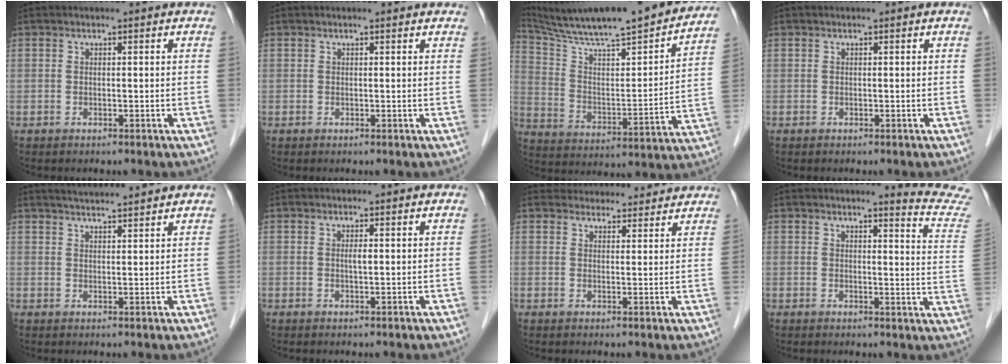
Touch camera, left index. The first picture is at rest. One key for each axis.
{"total": 1.9, "fx": 1.7, "fy": 0.5, "fz": 0.7, "tx": -0.015, "ty": 0.011, "tz": 0.013}
{"total": 26.7, "fx": 23.5, "fy": 2.0, "fz": 12.6, "tx": -0.210, "ty": -0.025, "tz": 0.343}
{"total": 0.0}
{"total": 6.1, "fx": 5.8, "fy": 0.1, "fz": 2.1, "tx": -0.038, "ty": 0.021, "tz": 0.087}
{"total": 0.9, "fx": 0.2, "fy": 0.1, "fz": 0.9, "tx": -0.021, "ty": -0.001, "tz": 0.004}
{"total": 9.9, "fx": 9.5, "fy": 2.8, "fz": 1.3, "tx": 0.001, "ty": 0.023, "tz": 0.109}
{"total": 9.3, "fx": 9.2, "fy": -1.5, "fz": 1.1, "tx": -0.013, "ty": -0.096, "tz": 0.082}